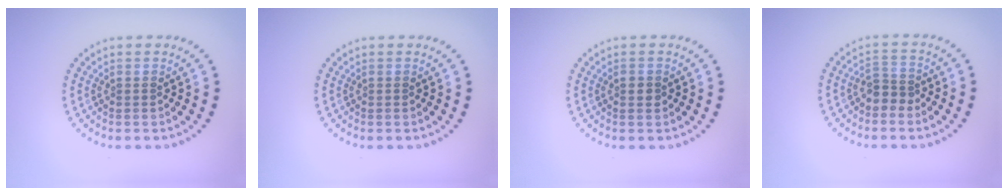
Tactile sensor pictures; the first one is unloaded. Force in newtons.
{"total": 0.0}
{"total": 1.0, "press": 1.0, "slide": 0.1}
{"total": 1.9, "press": 1.6, "slide": 1.0}